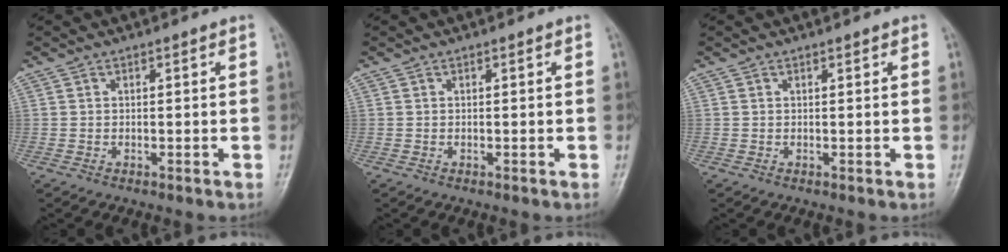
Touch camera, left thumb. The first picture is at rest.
{"total": 0.0}
{"total": 0.0}